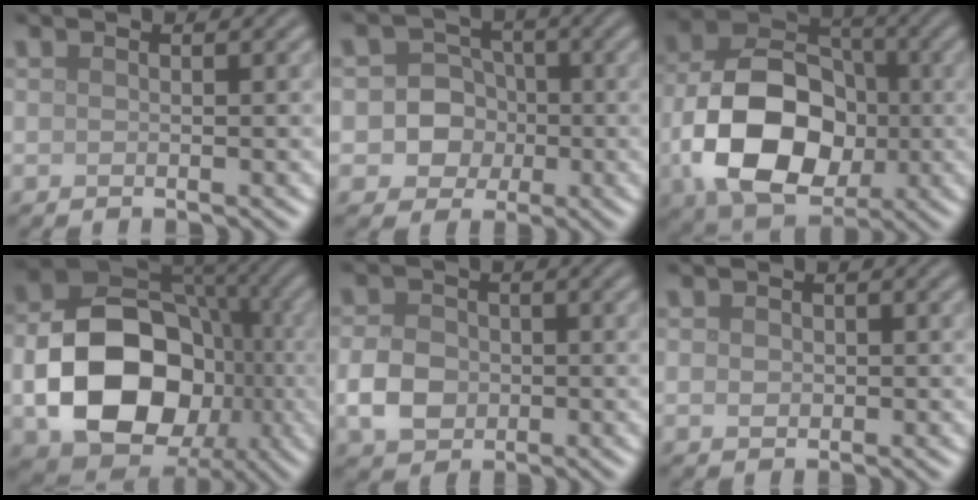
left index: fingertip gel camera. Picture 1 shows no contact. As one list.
[{"total": 4.9, "force": [-0.5, 4.5, 1.8], "torque": [-0.009, 0.013, -0.027]}, {"total": 12.1, "force": [-2.1, 8.6, 8.3], "torque": [-0.157, -0.007, -0.039]}, {"total": 13.0, "force": [-2.7, 9.5, 8.4], "torque": [-0.142, -0.005, -0.048]}, {"total": 4.0, "force": [-0.8, 3.2, 2.2], "torque": [-0.045, 0.000, -0.020]}, {"total": 1.1, "force": [0.1, 1.0, 0.5], "torque": [-0.008, -0.002, 0.001]}]